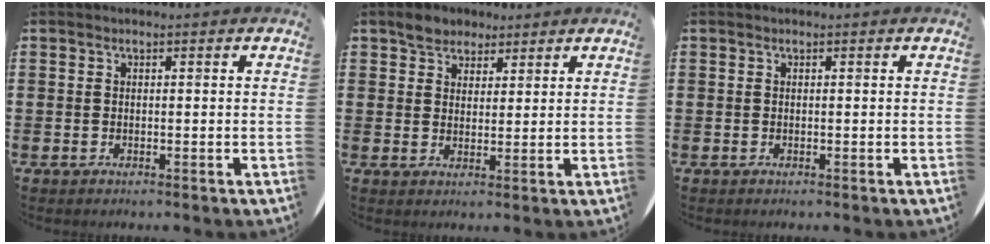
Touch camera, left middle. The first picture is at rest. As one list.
[{"total": 3.3, "force": [2.7, 2.0, 0.1], "torque": [-0.003, 0.007, 0.052]}, {"total": 0.0}]